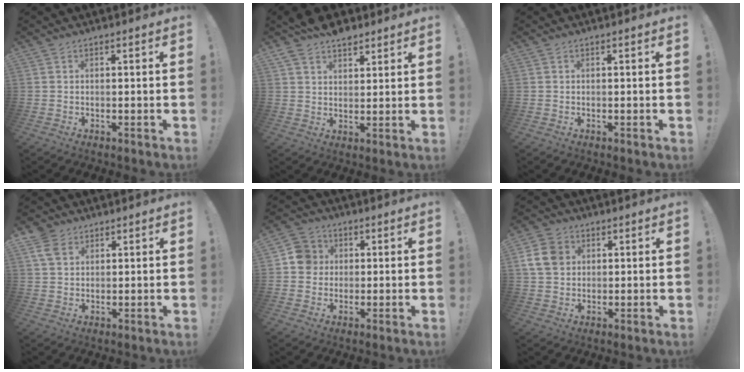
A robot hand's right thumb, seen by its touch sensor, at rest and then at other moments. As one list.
[{"total": 7.9, "force": [6.3, 4.0, 2.6], "torque": [-0.045, -0.035, 0.118]}, {"total": 0.0}, {"total": 6.0, "force": [3.4, 4.0, 2.9], "torque": [-0.049, -0.011, 0.068]}, {"total": 7.7, "force": [0.8, 7.3, 2.2], "torque": [-0.023, 0.008, 0.020]}, {"total": 9.7, "force": [2.6, 7.8, 5.1], "torque": [-0.102, -0.002, 0.053]}]